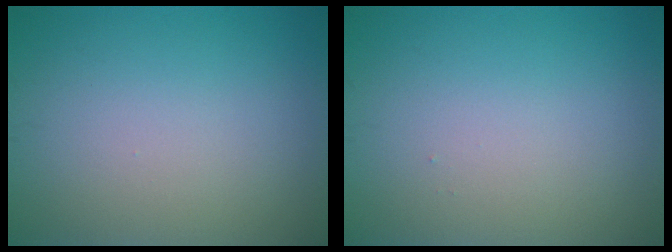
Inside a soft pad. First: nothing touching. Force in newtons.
{"total": 0.0}